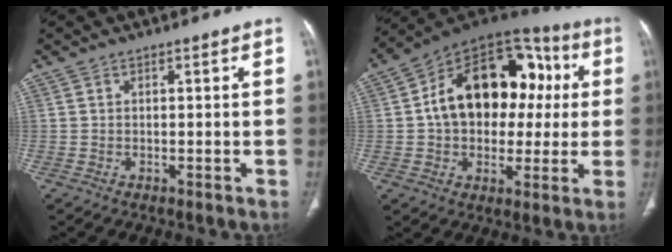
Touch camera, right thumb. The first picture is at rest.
{"total": 23.4, "force": [2.7, 15.8, 17.1], "torque": [-0.226, 0.039, 0.038]}